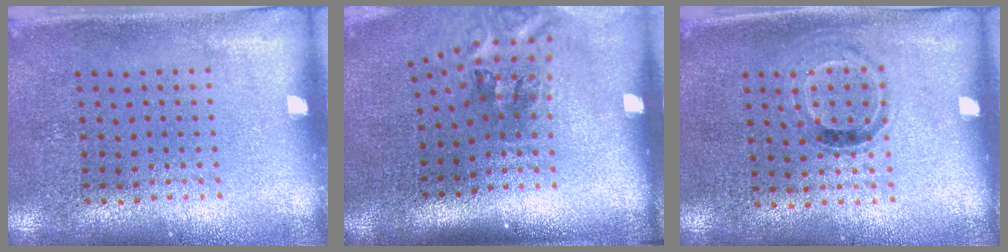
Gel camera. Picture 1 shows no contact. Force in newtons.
{"total": 2.2, "press": 1.3, "slide": 1.8}
{"total": 0.8, "press": 0.7, "slide": 0.4}